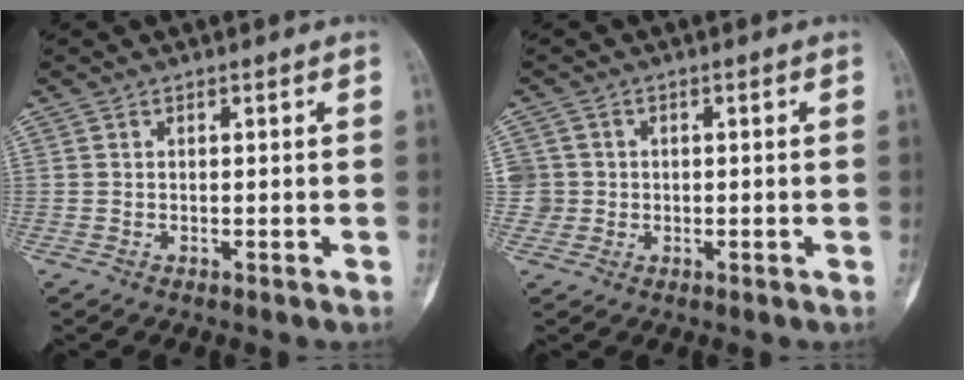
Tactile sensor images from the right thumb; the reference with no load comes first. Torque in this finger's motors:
{"motor_torque": [-0.45, 0.25, 0.38, -0.02, 0.01]}